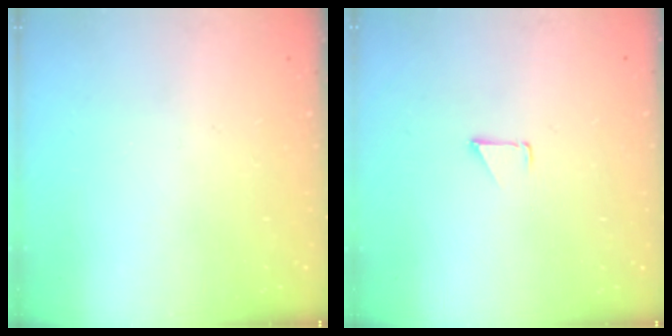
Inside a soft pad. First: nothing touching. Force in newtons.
{"total": 0.9, "press": 0.8, "slide": 0.1}